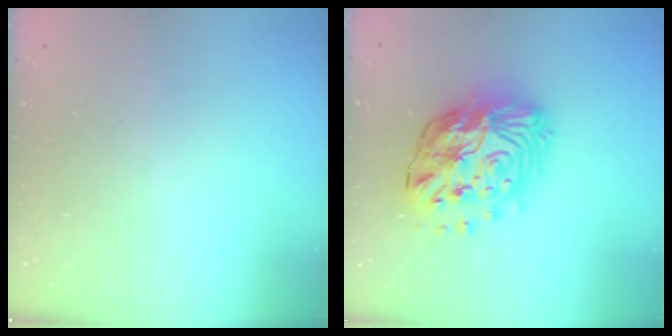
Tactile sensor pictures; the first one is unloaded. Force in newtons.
{"total": 18.7, "press": 18.7, "slide": 1.0}